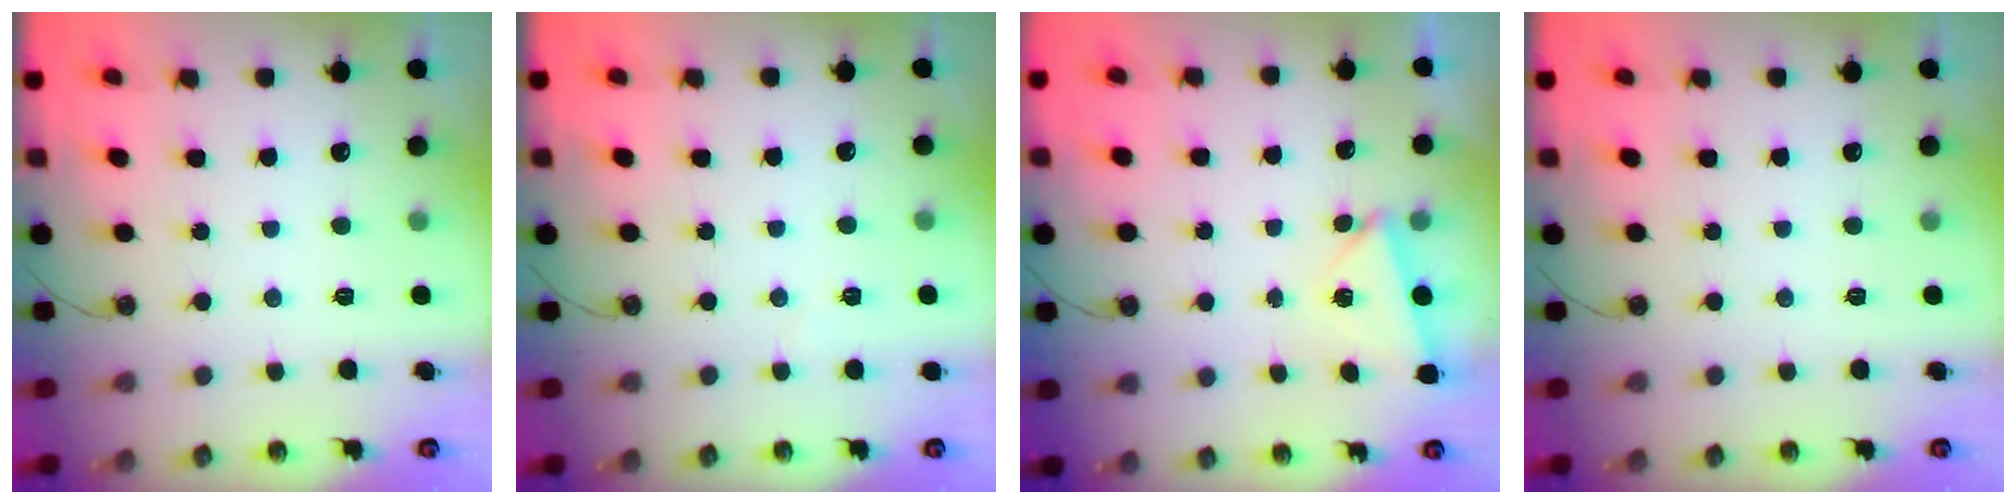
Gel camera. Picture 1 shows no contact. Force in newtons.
{"total": 3.3, "press": 3.1, "slide": 1.1}
{"total": 2.6, "press": 1.9, "slide": 1.8}
{"total": 0.0}